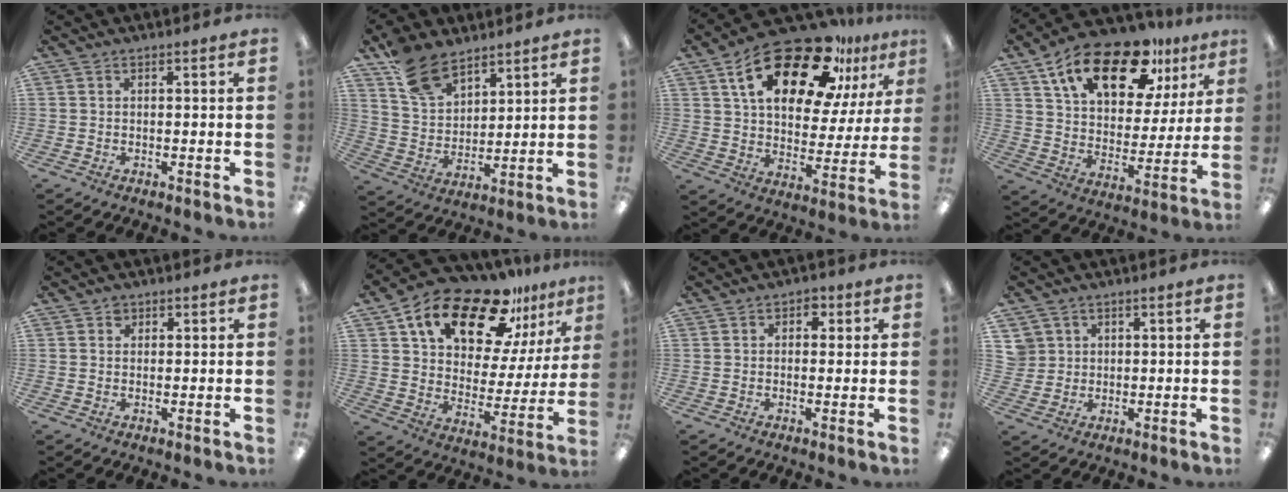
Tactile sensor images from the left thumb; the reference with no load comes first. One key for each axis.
{"total": 12.9, "fx": 9.3, "fy": 7.0, "fz": 5.5, "tx": -0.115, "ty": -0.037, "tz": 0.180}
{"total": 24.4, "fx": 15.1, "fy": 11.4, "fz": 15.4, "tx": -0.249, "ty": -0.076, "tz": 0.255}
{"total": 20.7, "fx": 13.1, "fy": 9.7, "fz": 12.7, "tx": -0.214, "ty": -0.063, "tz": 0.227}
{"total": 1.7, "fx": 0.9, "fy": 1.4, "fz": 0.4, "tx": -0.001, "ty": -0.001, "tz": 0.014}
{"total": 20.6, "fx": 14.8, "fy": 8.9, "fz": 11.2, "tx": -0.196, "ty": -0.094, "tz": 0.255}
{"total": 2.7, "fx": 0.7, "fy": 2.3, "fz": 1.3, "tx": -0.008, "ty": 0.003, "tz": 0.007}
{"total": 4.5, "fx": 1.6, "fy": 4.2, "fz": 0.0, "tx": -0.010, "ty": 0.006, "tz": 0.032}